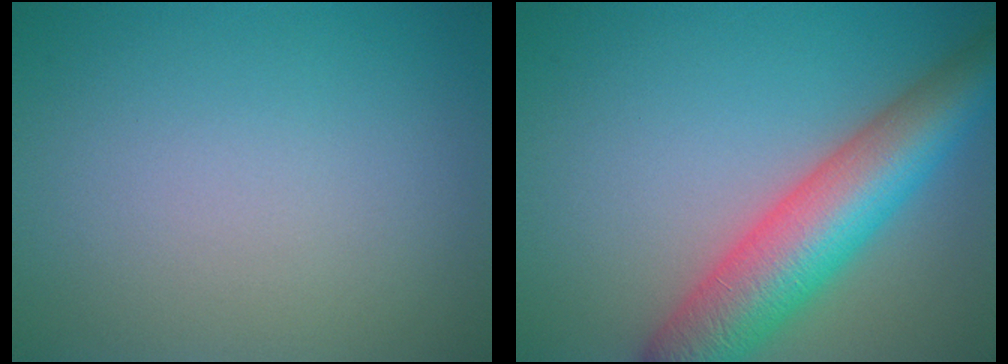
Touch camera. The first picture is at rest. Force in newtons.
{"total": 9.1, "press": 9.1, "slide": 0.4}